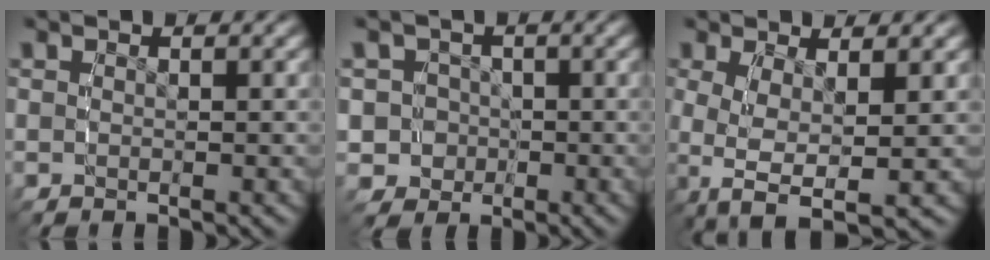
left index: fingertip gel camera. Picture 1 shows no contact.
{"total": 10.9, "force": [-2.5, 10.2, 2.9], "torque": [-0.095, -0.048, -0.043]}
{"total": 6.8, "force": [-1.9, 4.1, 5.1], "torque": [-0.134, -0.044, -0.013]}